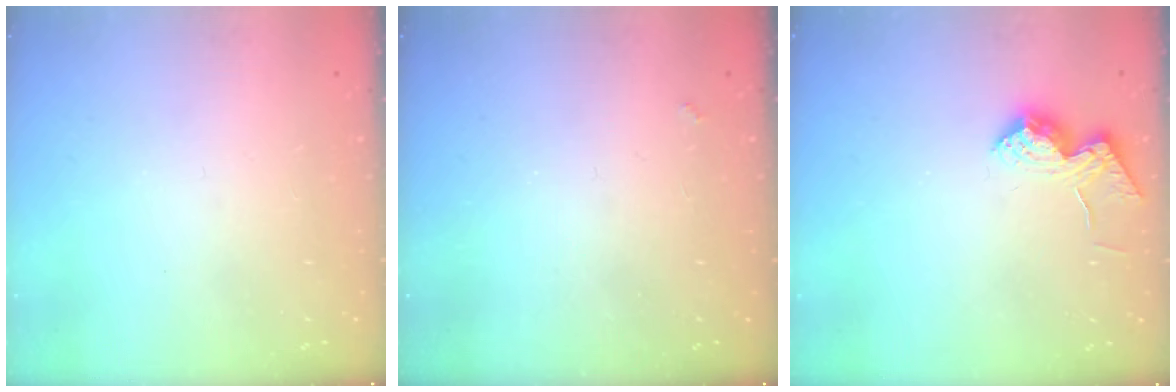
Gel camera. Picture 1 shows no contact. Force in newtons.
{"total": 1.3, "press": 1.3, "slide": 0.4}
{"total": 14.1, "press": 14.1, "slide": 0.6}